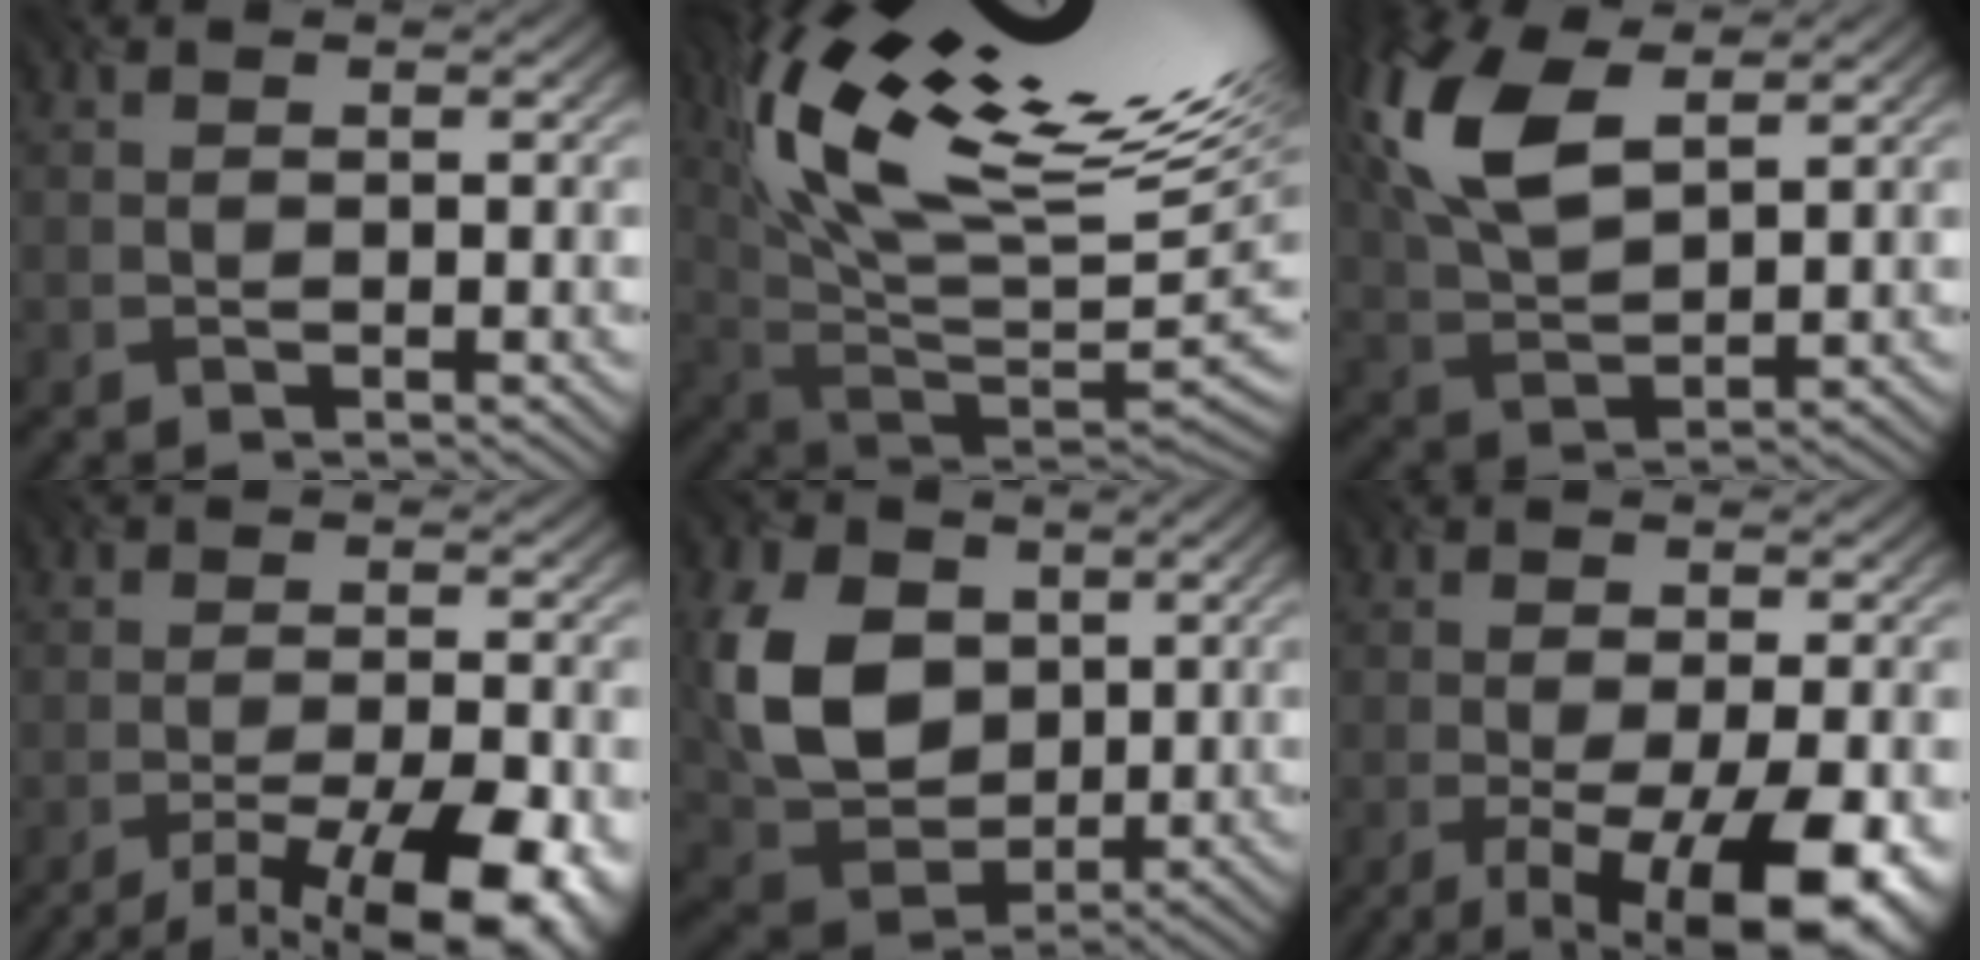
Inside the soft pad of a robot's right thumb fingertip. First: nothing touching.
{"total": 18.7, "force": [10.3, 6.4, 14.2], "torque": [-0.267, 0.028, 0.190]}
{"total": 10.1, "force": [4.5, 4.6, 7.7], "torque": [-0.216, 0.020, 0.095]}
{"total": 10.7, "force": [-7.1, 2.9, 7.4], "torque": [-0.127, -0.008, -0.095]}
{"total": 9.6, "force": [1.8, 7.6, 5.5], "torque": [-0.156, 0.003, 0.041]}
{"total": 13.4, "force": [-6.0, 4.8, 11.0], "torque": [-0.165, -0.017, -0.067]}